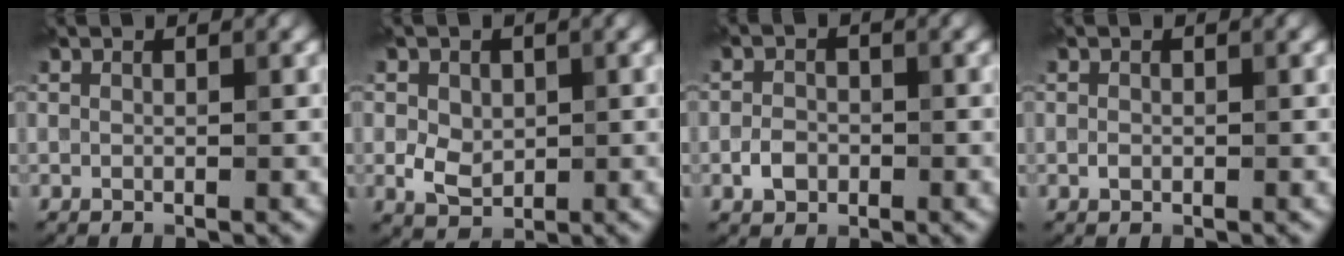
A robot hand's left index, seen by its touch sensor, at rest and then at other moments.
{"total": 2.9, "force": [0.2, 2.3, 1.7], "torque": [-0.034, -0.005, 0.003]}
{"total": 2.1, "force": [-0.8, 1.6, 1.1], "torque": [-0.018, 0.001, -0.020]}
{"total": 0.6, "force": [-0.1, 0.5, 0.4], "torque": [-0.006, -0.002, -0.003]}